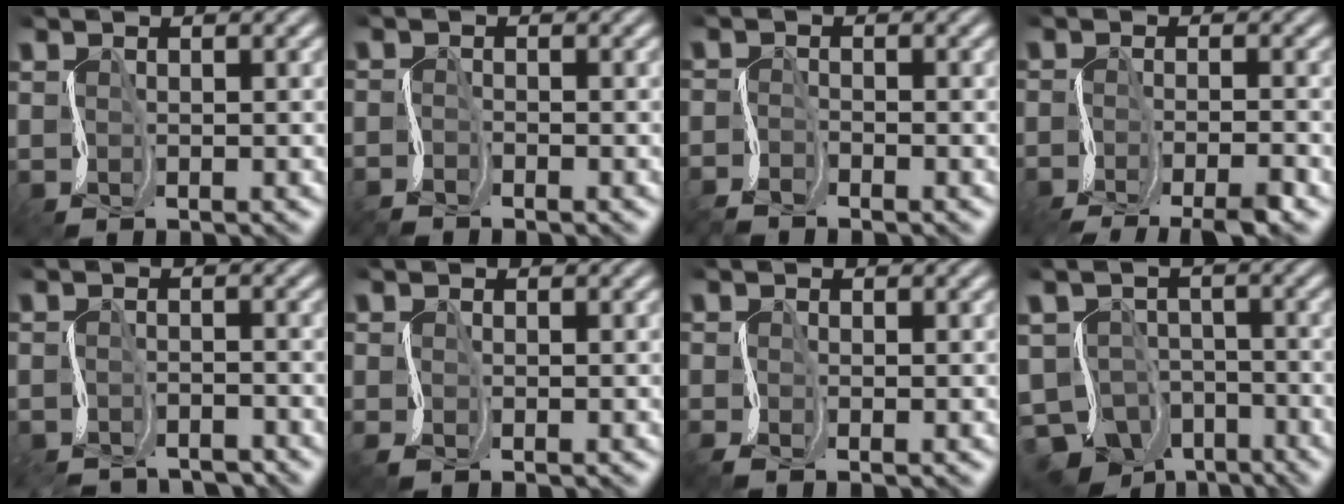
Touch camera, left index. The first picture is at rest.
{"total": 2.0, "force": [-2.0, 0.1, 0.2], "torque": [-0.011, -0.003, -0.049]}
{"total": 2.3, "force": [-2.3, 0.2, 0.3], "torque": [-0.014, -0.003, -0.056]}
{"total": 5.1, "force": [-4.1, 0.7, 3.1], "torque": [-0.043, -0.006, -0.079]}
{"total": 3.9, "force": [-3.9, 0.4, 0.1], "torque": [-0.006, -0.006, -0.070]}
{"total": 1.2, "force": [-1.0, 0.2, 0.7], "torque": [-0.021, -0.004, -0.026]}
{"total": 1.4, "force": [-1.1, 0.0, 0.8], "torque": [-0.022, -0.005, -0.032]}
{"total": 7.3, "force": [-5.0, 4.1, 3.3], "torque": [-0.054, -0.013, -0.101]}